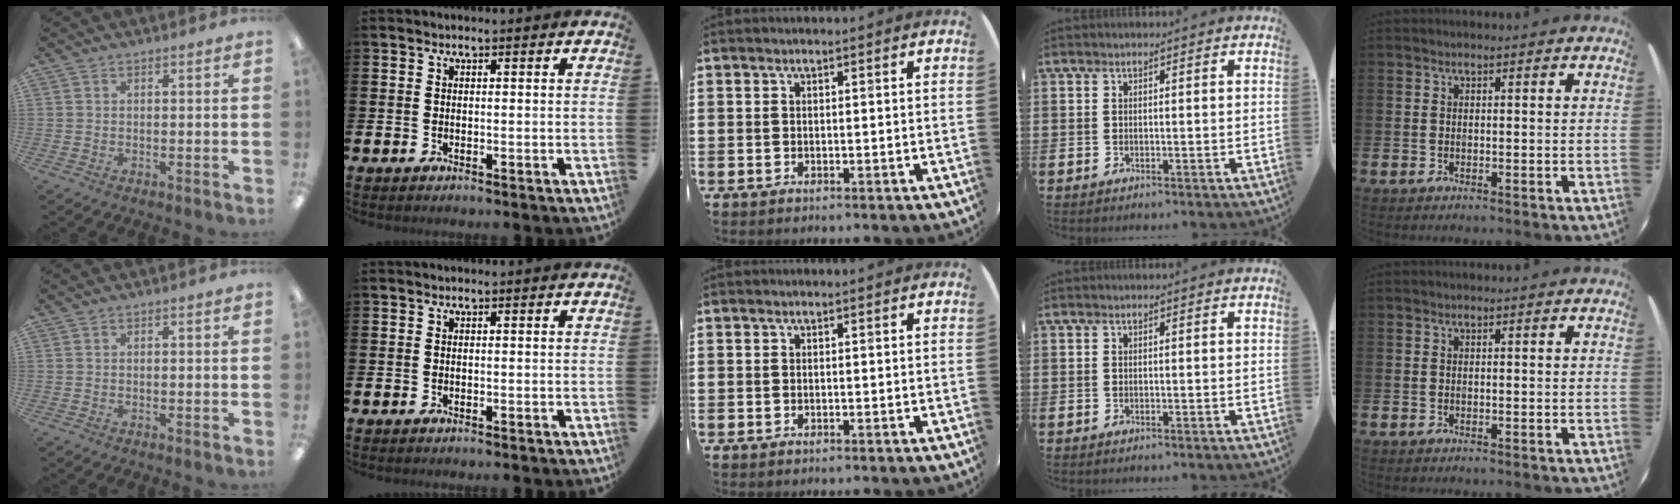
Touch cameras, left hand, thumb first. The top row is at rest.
{}